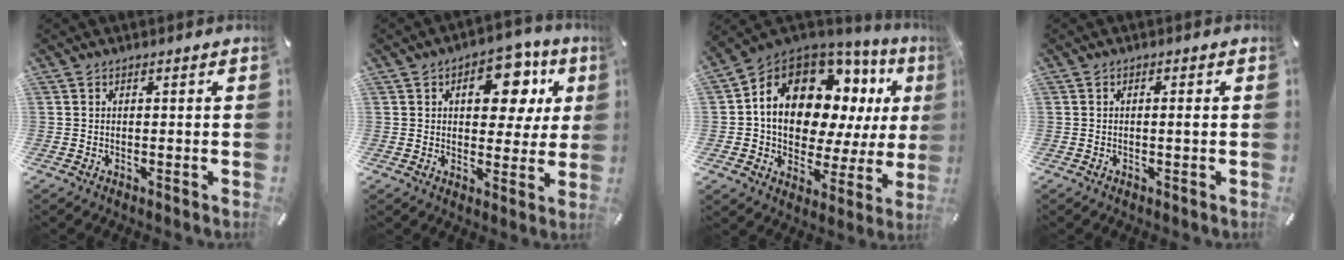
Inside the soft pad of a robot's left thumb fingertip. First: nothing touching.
{"total": 13.6, "force": [4.6, 8.2, 9.7], "torque": [-0.112, -0.011, 0.070]}
{"total": 16.5, "force": [6.4, 11.1, 10.5], "torque": [-0.195, -0.053, 0.105]}
{"total": 1.2, "force": [-0.1, 0.2, 1.2], "torque": [-0.022, 0.002, -0.003]}